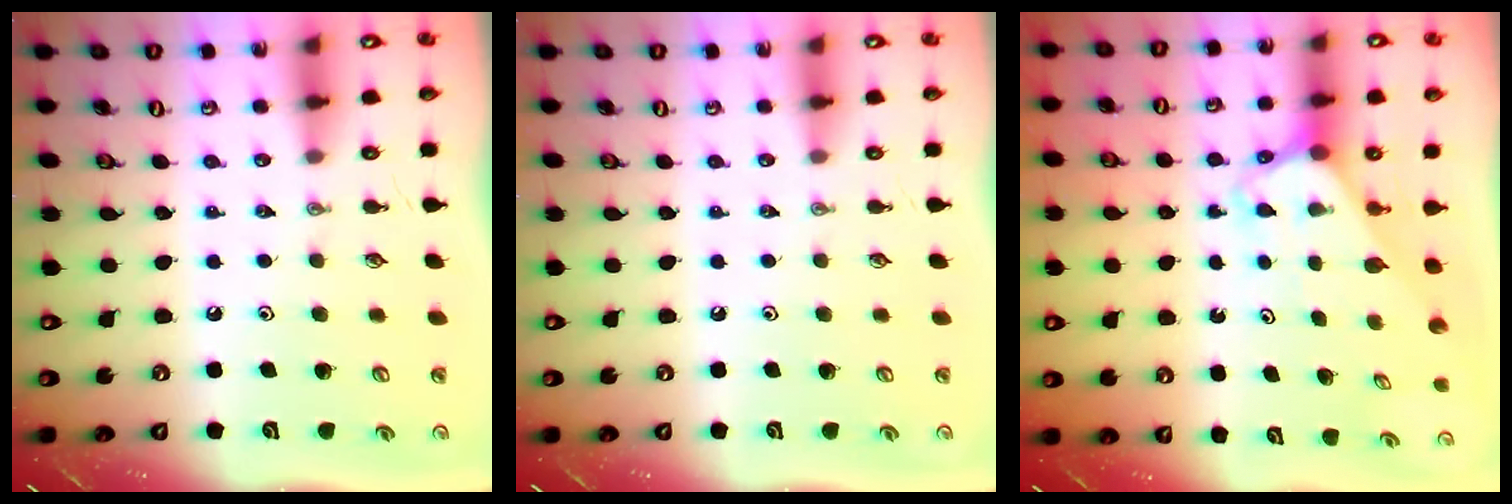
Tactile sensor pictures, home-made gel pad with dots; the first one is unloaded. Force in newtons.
{"total": 0.0}
{"total": 2.7, "press": 2.6, "slide": 0.2}